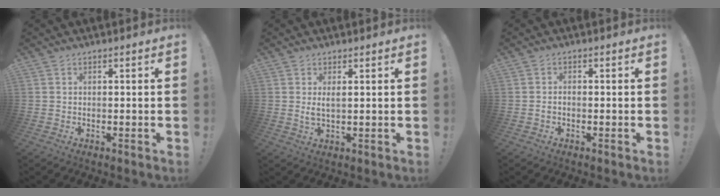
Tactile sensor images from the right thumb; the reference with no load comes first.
{"total": 2.1, "force": [0.8, 0.7, 1.8], "torque": [-0.021, -0.008, 0.012]}
{"total": 1.1, "force": [-0.9, 0.3, 0.6], "torque": [-0.019, 0.005, -0.015]}